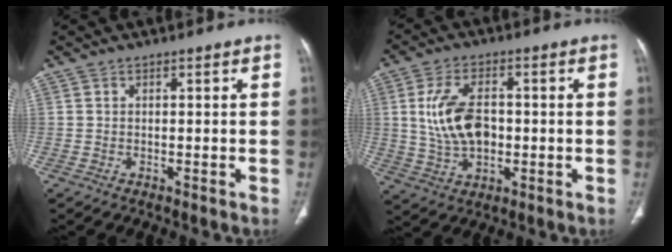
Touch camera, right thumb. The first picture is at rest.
{"total": 11.1, "force": [0.4, 6.8, 8.8], "torque": [-0.162, 0.007, 0.015]}